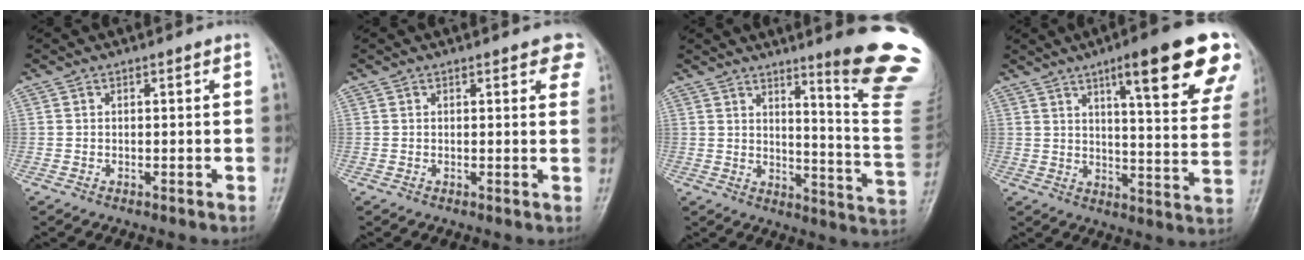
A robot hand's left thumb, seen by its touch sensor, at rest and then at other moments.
{"total": 4.0, "force": [2.7, 1.8, 2.4], "torque": [0.001, -0.004, 0.023]}
{"total": 18.9, "force": [11.9, 1.3, 14.6], "torque": [-0.157, -0.094, 0.156]}
{"total": 21.9, "force": [12.4, 4.4, 17.5], "torque": [-0.203, -0.042, 0.157]}